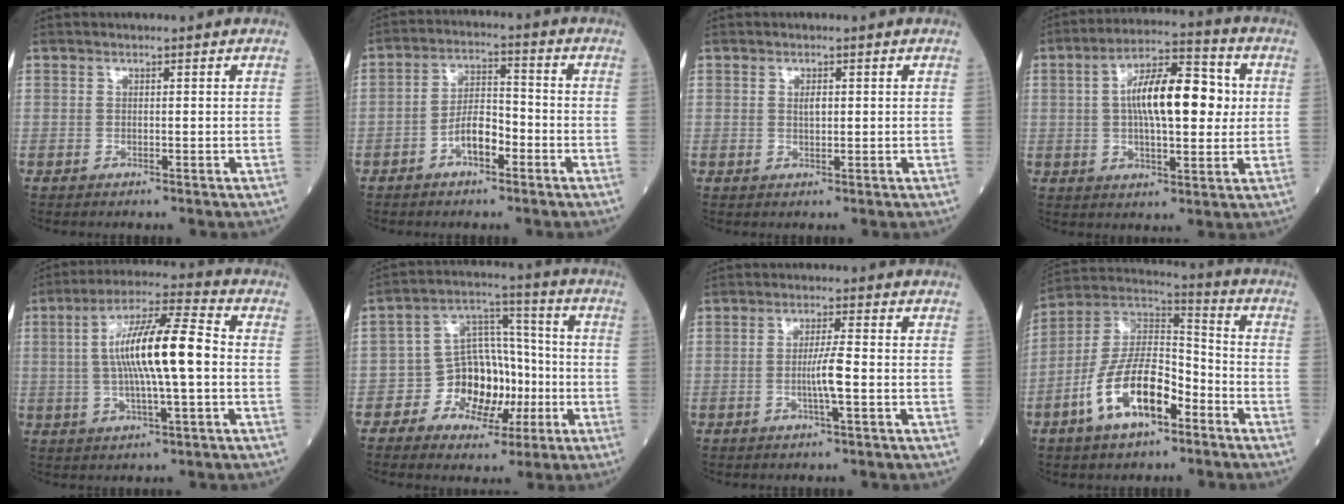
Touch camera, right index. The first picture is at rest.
{"total": 5.8, "force": [-2.8, 2.3, 4.6], "torque": [-0.083, 0.016, -0.052]}
{"total": 1.2, "force": [0.3, 0.5, 1.1], "torque": [-0.021, -0.002, 0.007]}
{"total": 13.3, "force": [1.7, 4.4, 12.5], "torque": [-0.211, 0.030, 0.023]}
{"total": 13.5, "force": [0.1, 1.6, 13.4], "torque": [-0.240, 0.016, -0.003]}
{"total": 10.9, "force": [-3.3, 7.6, 7.0], "torque": [-0.116, 0.034, -0.050]}
{"total": 4.2, "force": [-1.0, -0.2, 4.1], "torque": [-0.074, -0.003, -0.021]}
{"total": 14.2, "force": [-6.5, 5.7, 11.2], "torque": [-0.223, 0.017, -0.118]}